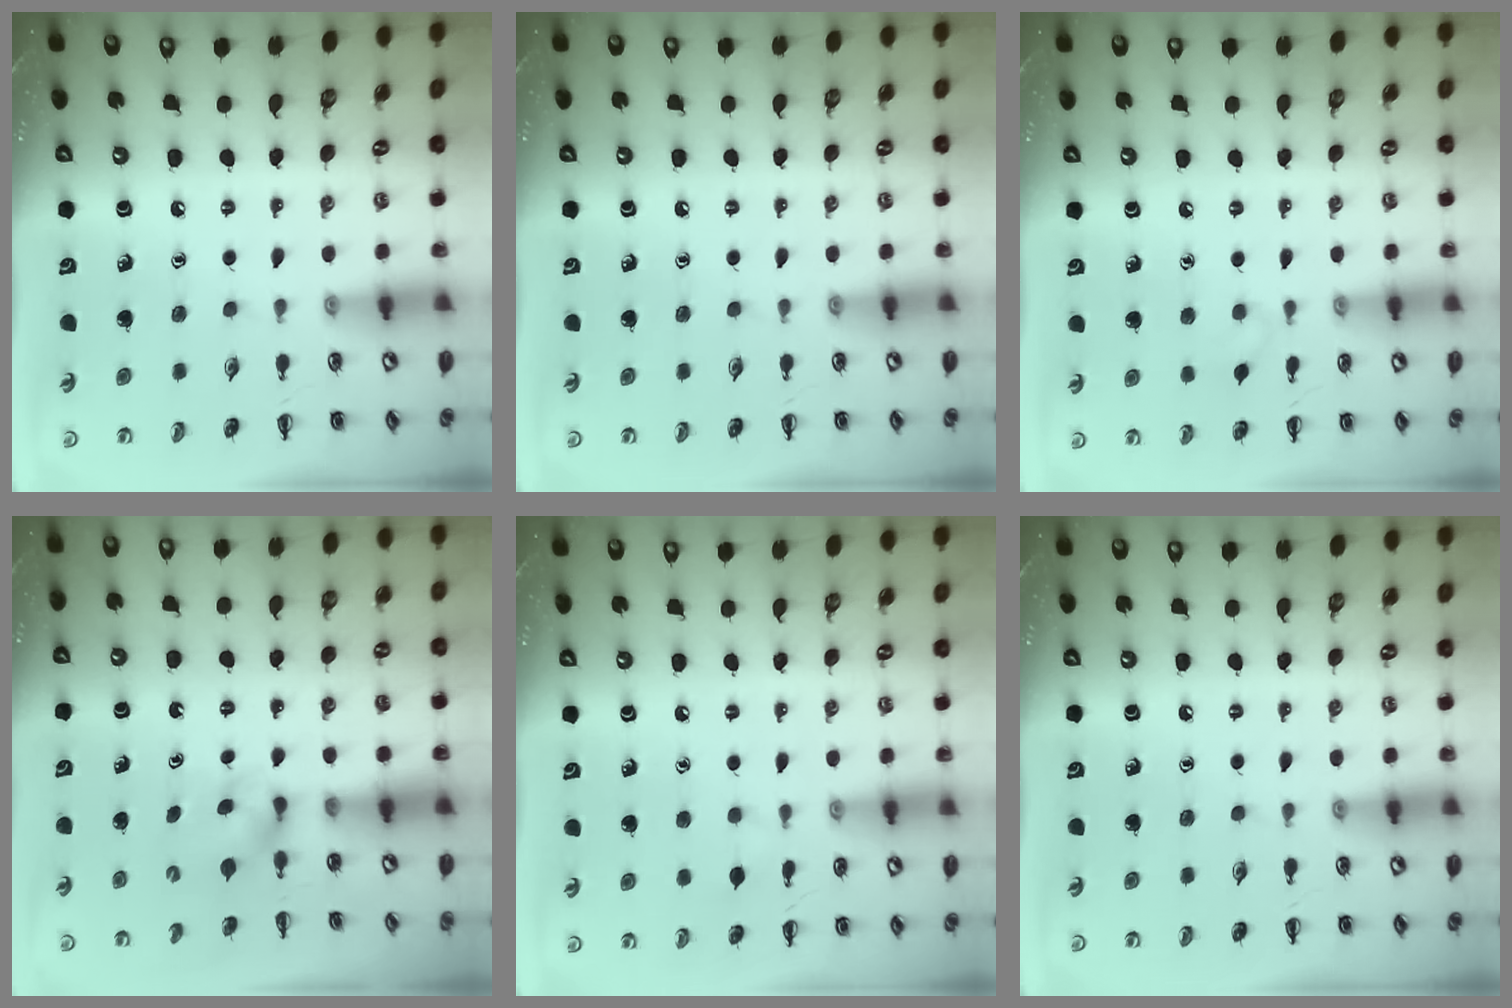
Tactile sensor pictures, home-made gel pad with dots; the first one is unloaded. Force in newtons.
{"total": 0.0}
{"total": 3.5, "press": 3.2, "slide": 1.2}
{"total": 2.9, "press": 2.6, "slide": 1.3}
{"total": 2.8, "press": 2.6, "slide": 1.1}
{"total": 0.0}